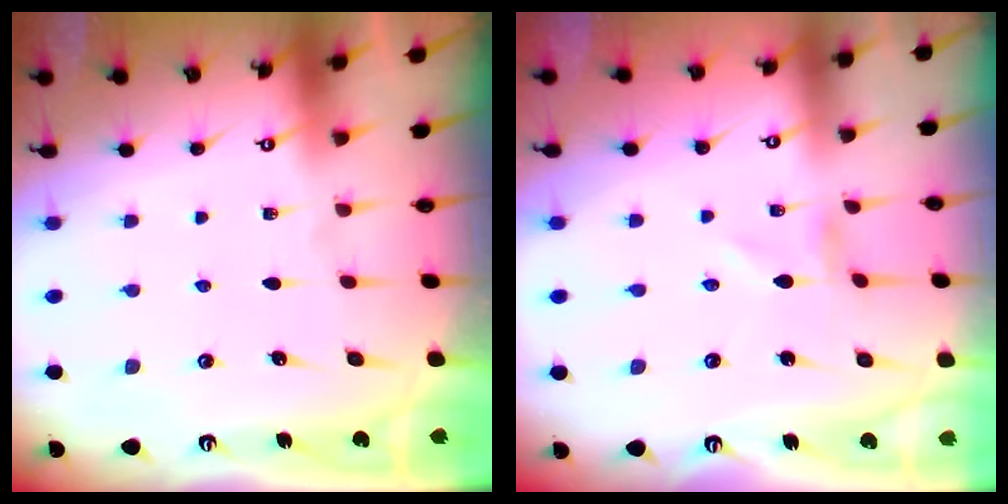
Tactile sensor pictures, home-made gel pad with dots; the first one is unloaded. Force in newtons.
{"total": 1.1, "press": 1.1, "slide": 0.1}